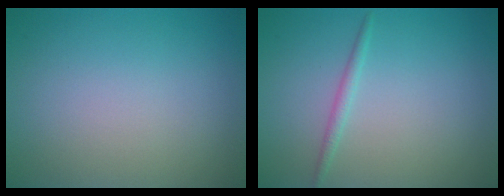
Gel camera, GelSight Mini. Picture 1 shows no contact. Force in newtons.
{"total": 1.1, "press": 1.1, "slide": 0.0}